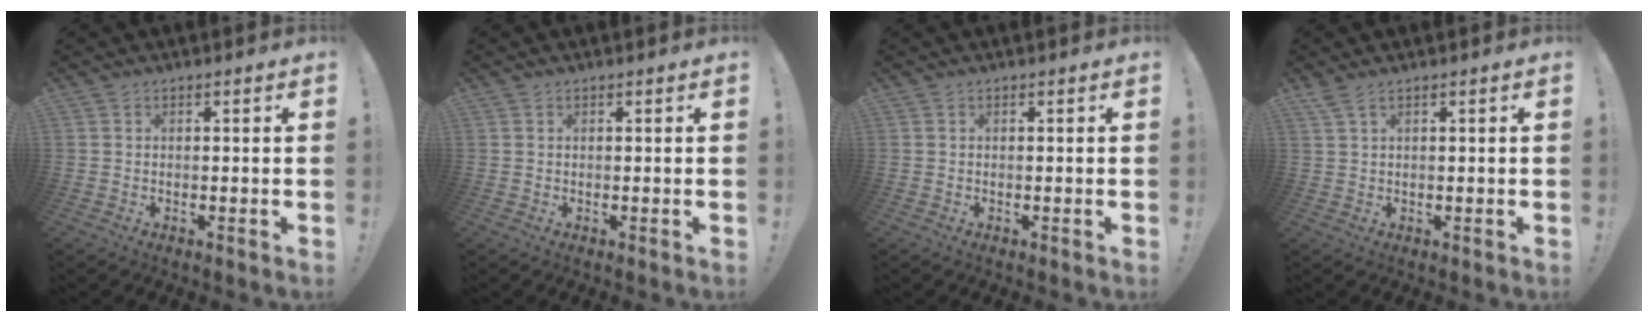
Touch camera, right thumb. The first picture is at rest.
{"total": 0.0}
{"total": 0.0}
{"total": 2.2, "force": [1.5, 0.2, 1.7], "torque": [-0.042, -0.001, 0.027]}